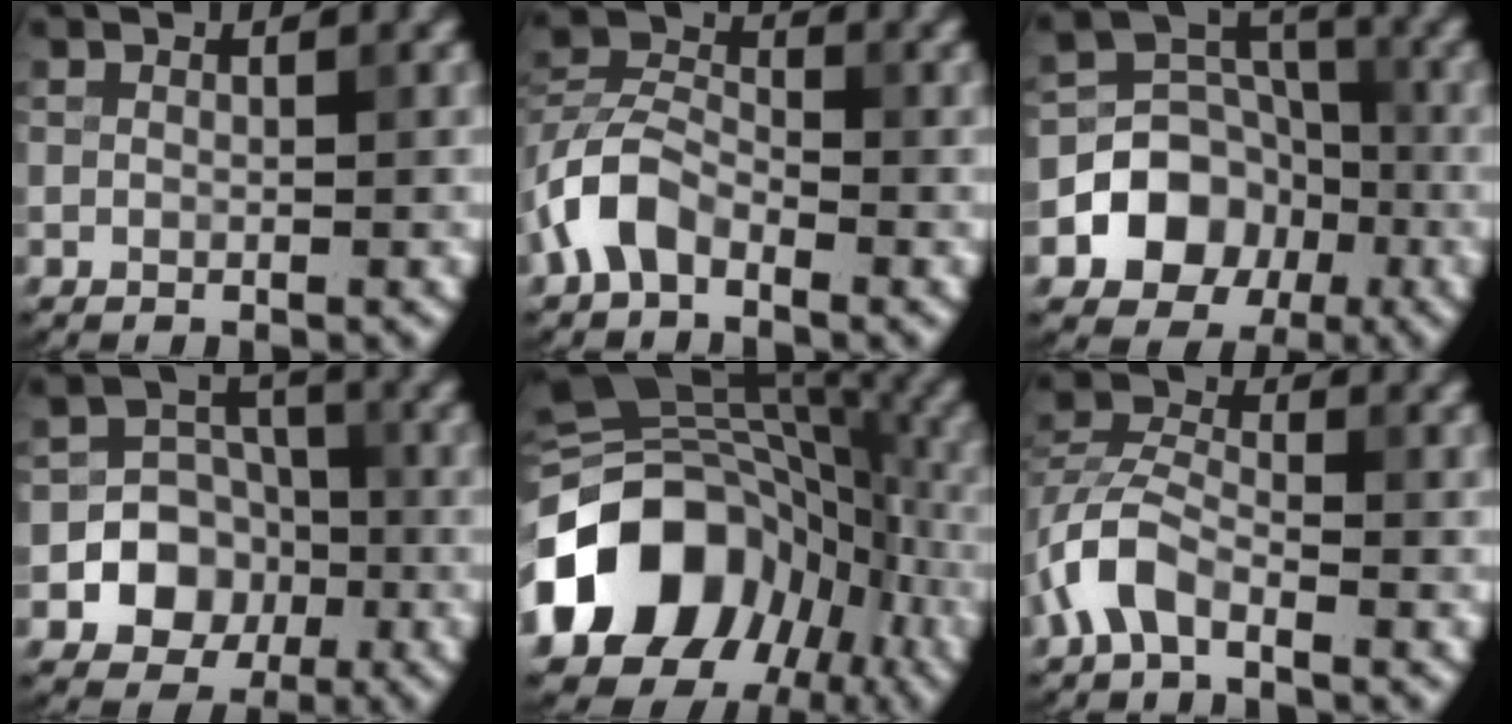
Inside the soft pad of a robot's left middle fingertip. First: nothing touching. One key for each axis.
{"total": 4.8, "fx": -2.7, "fy": 2.8, "fz": 2.7, "tx": -0.057, "ty": 0.011, "tz": -0.064}
{"total": 6.7, "fx": -2.5, "fy": 5.5, "fz": 2.8, "tx": -0.035, "ty": -0.002, "tz": -0.051}
{"total": 7.0, "fx": -2.0, "fy": 6.3, "fz": 2.4, "tx": -0.015, "ty": 0.009, "tz": -0.060}
{"total": 15.2, "fx": -5.2, "fy": 11.5, "fz": 8.5, "tx": -0.148, "ty": 0.005, "tz": -0.107}
{"total": 4.3, "fx": -2.3, "fy": 2.3, "fz": 2.9, "tx": -0.061, "ty": 0.010, "tz": -0.056}